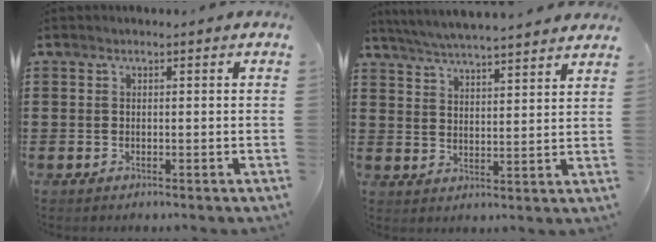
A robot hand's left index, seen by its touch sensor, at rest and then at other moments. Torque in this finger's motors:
{"motor_torque": [2.14, 0.00, 0.39, 0.21]}